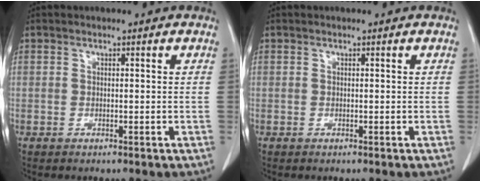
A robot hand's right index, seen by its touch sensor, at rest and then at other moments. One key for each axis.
{"total": 0.0}